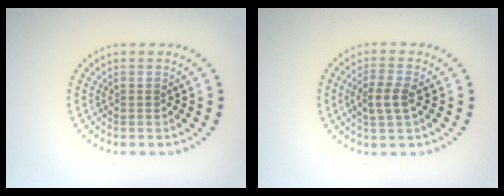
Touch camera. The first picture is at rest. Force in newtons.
{"total": 2.6, "press": 2.5, "slide": 0.8}